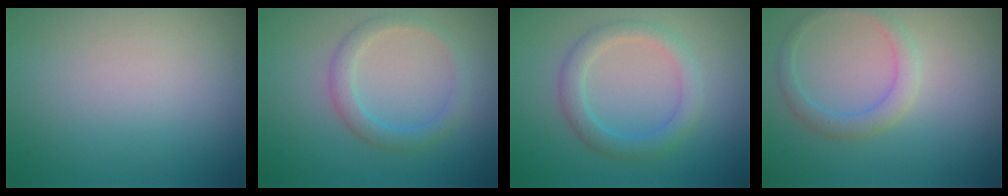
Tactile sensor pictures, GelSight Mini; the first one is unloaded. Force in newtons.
{"total": 2.3, "press": 2.3, "slide": 0.1}
{"total": 2.9, "press": 2.9, "slide": 0.2}
{"total": 2.2, "press": 2.2, "slide": 0.2}